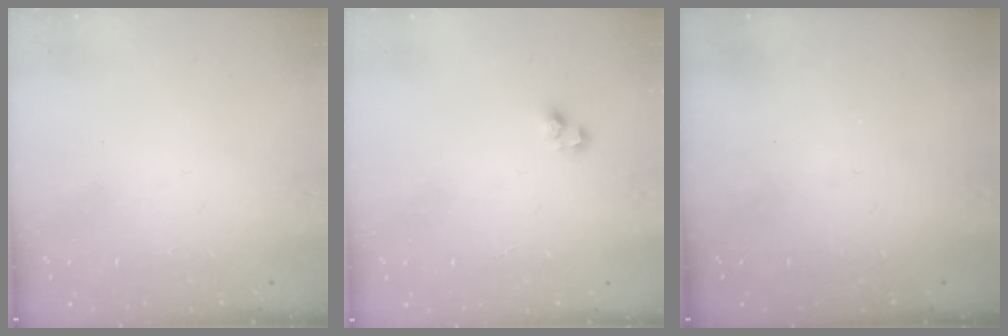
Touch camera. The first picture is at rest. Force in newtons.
{"total": 3.9, "press": 3.9, "slide": 0.4}
{"total": 0.0}